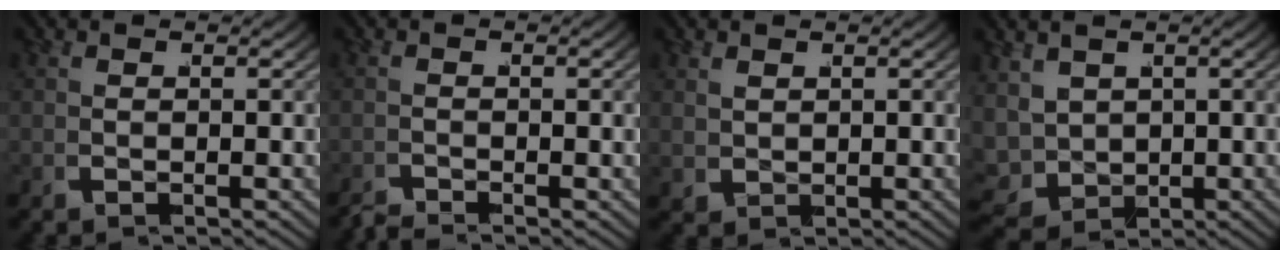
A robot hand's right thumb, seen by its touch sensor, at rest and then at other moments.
{"total": 1.4, "force": [-1.3, -0.1, 0.4], "torque": [0.008, 0.000, -0.033]}
{"total": 1.1, "force": [1.0, 0.5, 0.1], "torque": [-0.001, 0.003, 0.026]}
{"total": 5.4, "force": [-0.7, 4.5, 2.8], "torque": [-0.083, -0.043, 0.007]}